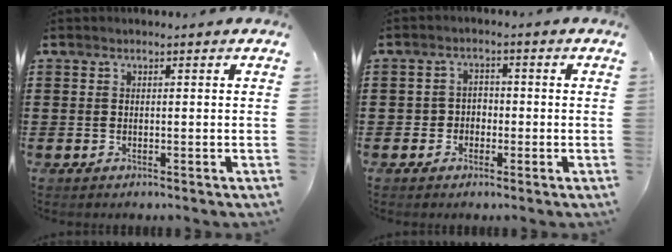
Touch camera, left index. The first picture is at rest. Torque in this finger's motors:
{"motor_torque": [-0.57, 0.78, 0.02, -0.01]}